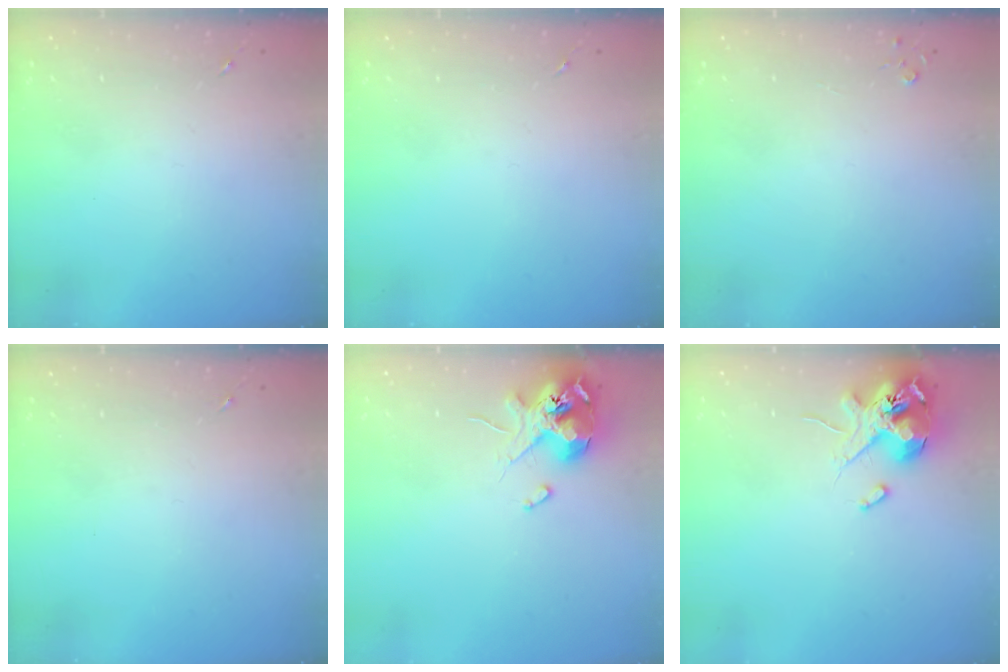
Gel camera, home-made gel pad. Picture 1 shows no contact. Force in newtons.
{"total": 0.0}
{"total": 2.7, "press": 2.7, "slide": 0.3}
{"total": 0.0}
{"total": 12.4, "press": 12.3, "slide": 1.8}
{"total": 13.6, "press": 13.5, "slide": 1.9}